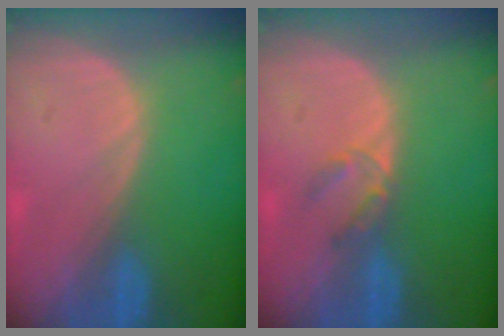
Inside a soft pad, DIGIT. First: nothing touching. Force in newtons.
{"total": 2.7, "press": 2.5, "slide": 1.0}